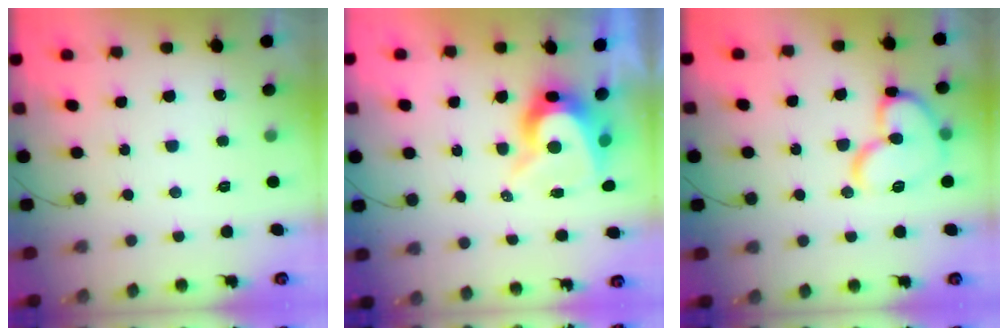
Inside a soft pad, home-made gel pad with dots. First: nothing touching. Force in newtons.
{"total": 9.2, "press": 9.2, "slide": 0.9}
{"total": 14.4, "press": 14.4, "slide": 1.1}